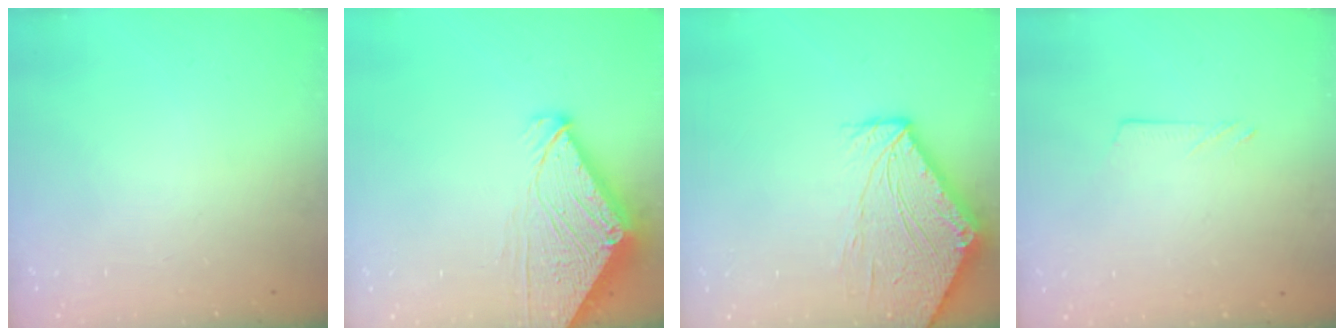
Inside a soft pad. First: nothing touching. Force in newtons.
{"total": 7.8, "press": 7.8, "slide": 0.9}
{"total": 10.8, "press": 10.8, "slide": 1.2}
{"total": 3.5, "press": 3.5, "slide": 0.5}